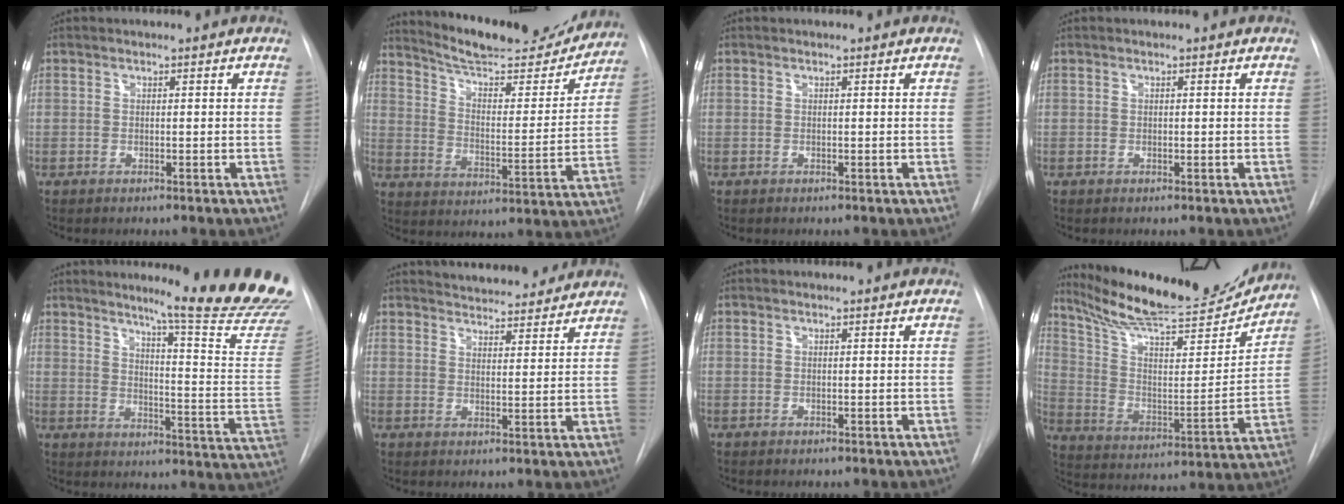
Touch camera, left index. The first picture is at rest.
{"total": 20.7, "force": [19.1, 3.5, 7.2], "torque": [-0.109, -0.029, 0.269]}
{"total": 0.0}
{"total": 0.0}
{"total": 21.9, "force": [19.1, -1.5, 10.6], "torque": [-0.144, -0.127, 0.227]}
{"total": 11.4, "force": [10.8, 2.5, 2.8], "torque": [-0.030, 0.005, 0.141]}
{"total": 0.0}
{"total": 22.7, "force": [20.9, 3.0, 8.3], "torque": [-0.142, -0.040, 0.315]}